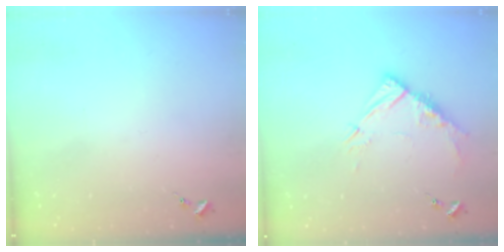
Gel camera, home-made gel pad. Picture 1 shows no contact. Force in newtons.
{"total": 10.7, "press": 10.7, "slide": 0.9}